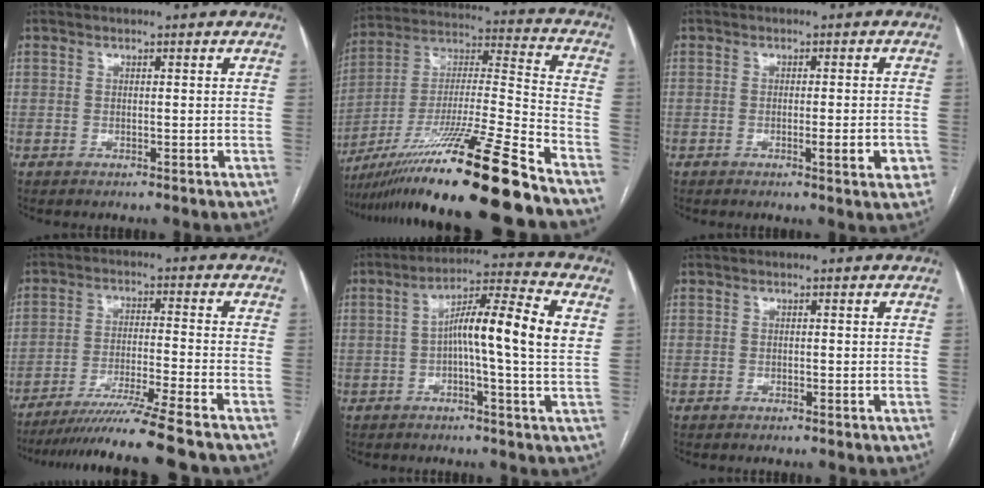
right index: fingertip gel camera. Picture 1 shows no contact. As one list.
[{"total": 24.0, "force": [-17.9, -1.6, 15.9], "torque": [-0.284, -0.027, -0.318]}, {"total": 4.3, "force": [-1.4, 0.5, 4.0], "torque": [-0.053, -0.005, -0.018]}, {"total": 13.7, "force": [-11.7, -2.4, 6.7], "torque": [-0.093, -0.035, -0.189]}, {"total": 11.8, "force": [1.2, 0.4, 11.8], "torque": [-0.191, 0.026, 0.010]}, {"total": 0.0}]